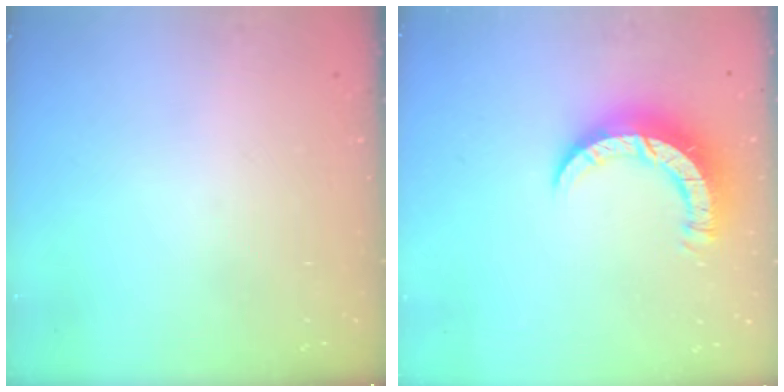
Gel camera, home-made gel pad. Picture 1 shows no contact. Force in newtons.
{"total": 9.6, "press": 9.5, "slide": 1.2}